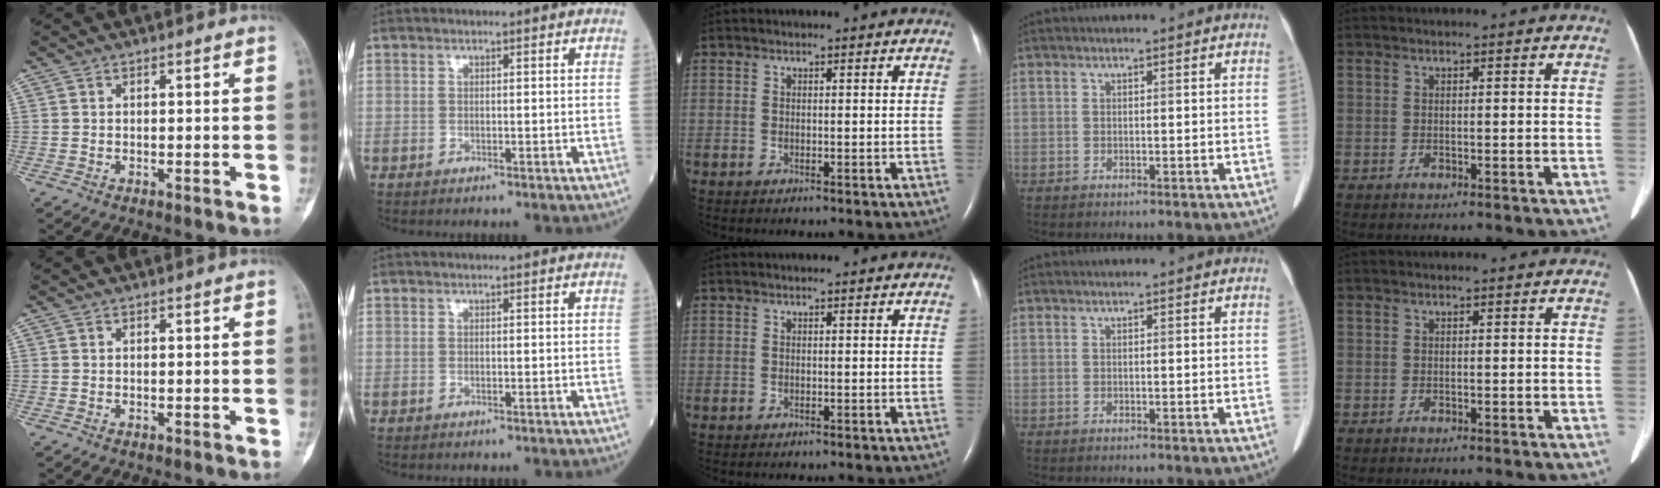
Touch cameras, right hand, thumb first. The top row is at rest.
{}